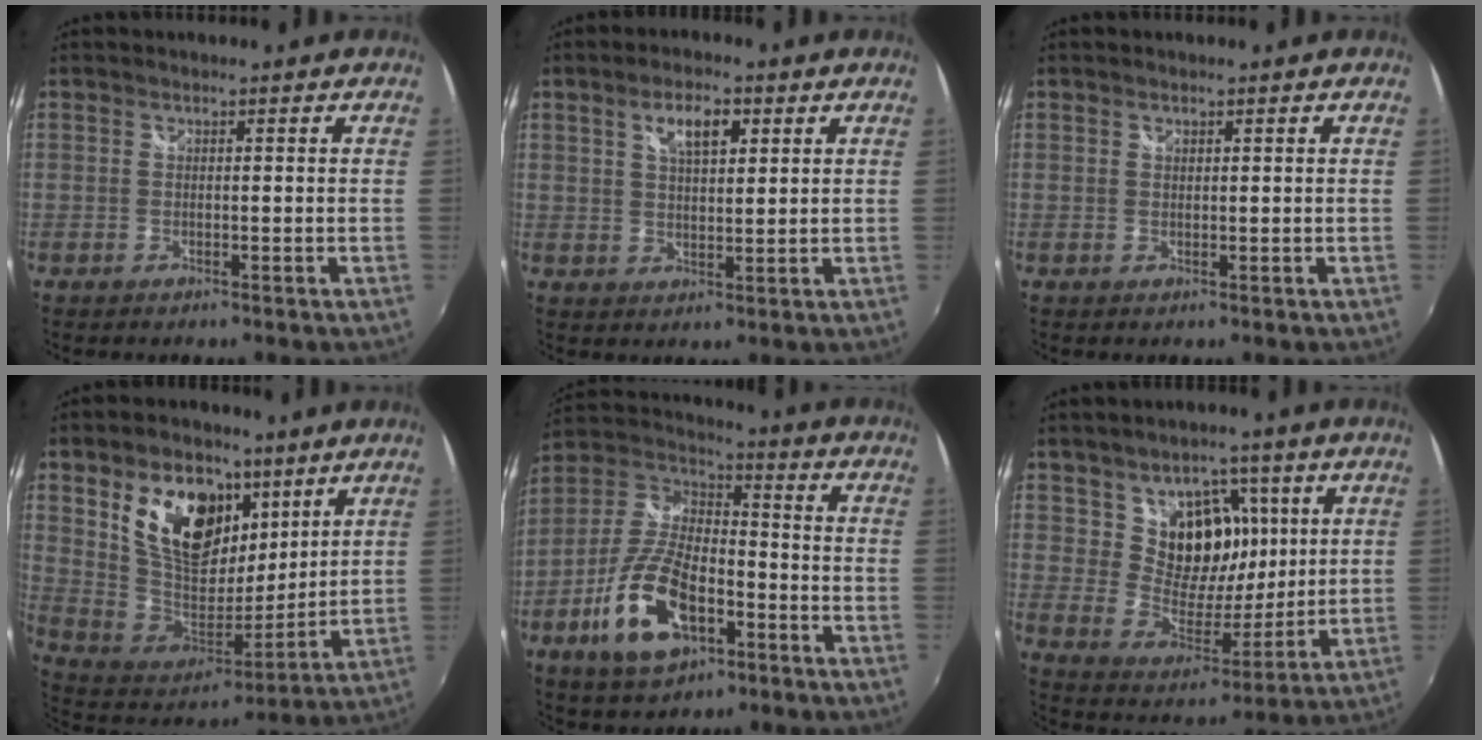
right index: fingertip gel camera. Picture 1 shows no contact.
{"total": 6.0, "force": [2.7, 2.5, 4.8], "torque": [-0.080, 0.010, 0.047]}
{"total": 0.6, "force": [0.3, 0.4, 0.3], "torque": [-0.002, 0.001, 0.005]}
{"total": 19.7, "force": [8.9, 11.9, 12.8], "torque": [-0.252, 0.013, 0.174]}
{"total": 16.9, "force": [-7.3, 8.2, 12.8], "torque": [-0.272, -0.006, -0.131]}
{"total": 12.6, "force": [4.7, 9.7, 6.4], "torque": [-0.107, -0.007, 0.090]}